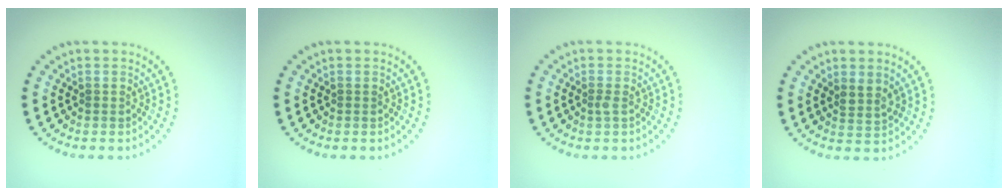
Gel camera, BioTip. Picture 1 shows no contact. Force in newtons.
{"total": 0.0}
{"total": 0.6, "press": 0.5, "slide": 0.4}
{"total": 1.6, "press": 1.3, "slide": 0.9}